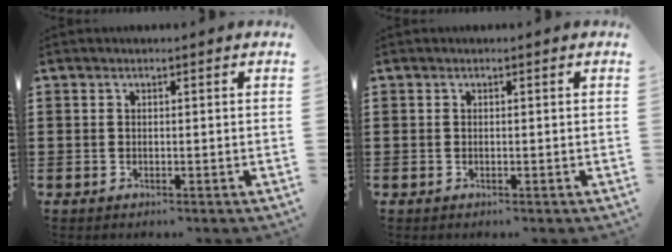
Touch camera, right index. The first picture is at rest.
{"total": 0.0}